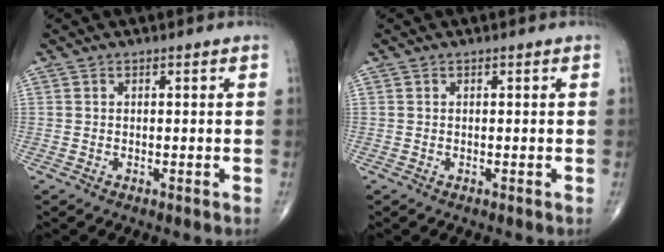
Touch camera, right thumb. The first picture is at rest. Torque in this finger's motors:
{"motor_torque": [0.26, 0.32, -0.12, -0.06, 0.02]}